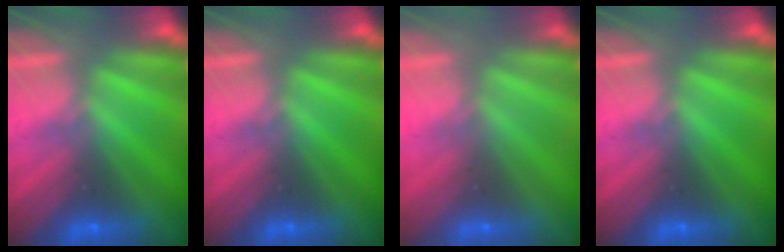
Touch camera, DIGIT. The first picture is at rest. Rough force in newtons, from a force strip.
{"total": 0.0}
{"total": 2.8}
{"total": 0.0}